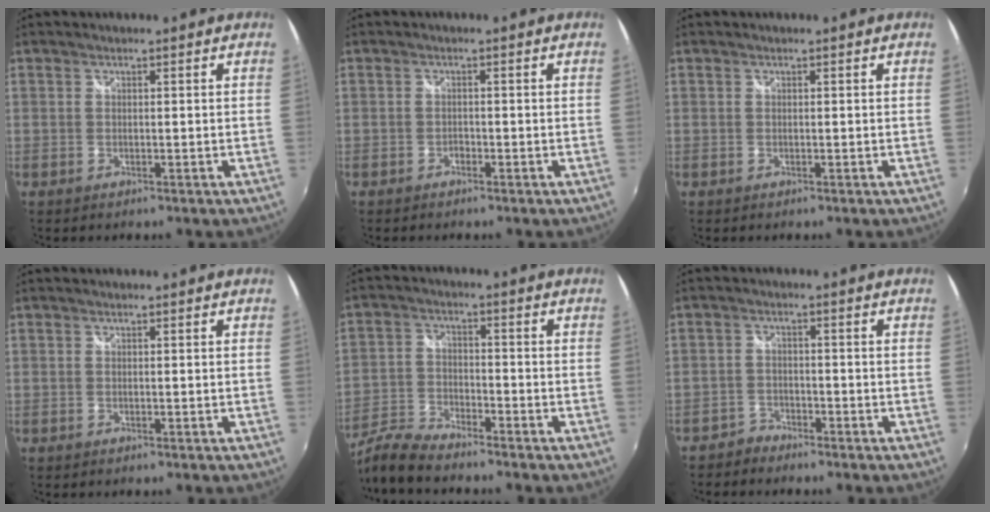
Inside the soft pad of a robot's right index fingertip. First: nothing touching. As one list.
[{"total": 1.0, "force": [-0.8, 0.5, 0.2], "torque": [-0.007, -0.002, -0.014]}, {"total": 0.0}, {"total": 0.0}, {"total": 9.0, "force": [-7.9, 1.8, 3.8], "torque": [-0.093, -0.006, -0.163]}, {"total": 3.0, "force": [-2.6, 1.5, -0.3], "torque": [-0.003, 0.008, -0.055]}]